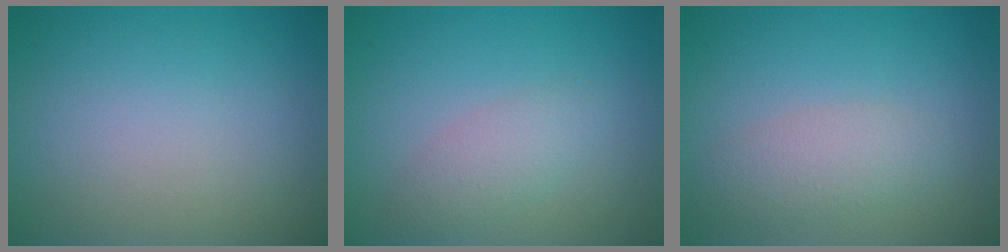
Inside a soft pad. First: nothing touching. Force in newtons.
{"total": 2.3, "press": 2.3, "slide": 0.1}
{"total": 2.9, "press": 2.9, "slide": 0.1}